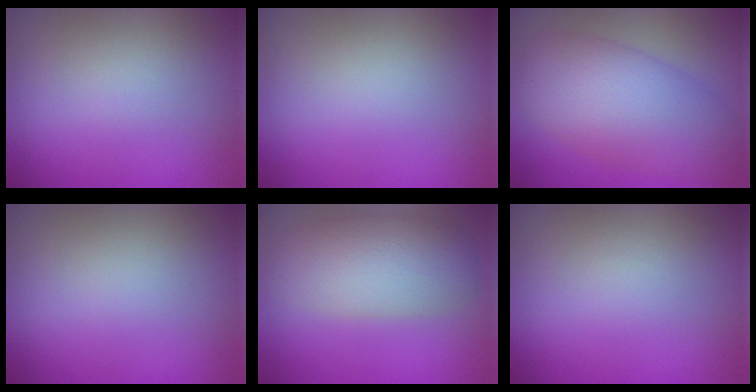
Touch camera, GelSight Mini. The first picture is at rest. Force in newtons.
{"total": 0.0}
{"total": 8.0, "press": 8.0, "slide": 0.3}
{"total": 0.0}
{"total": 5.5, "press": 5.5, "slide": 0.2}
{"total": 0.0}